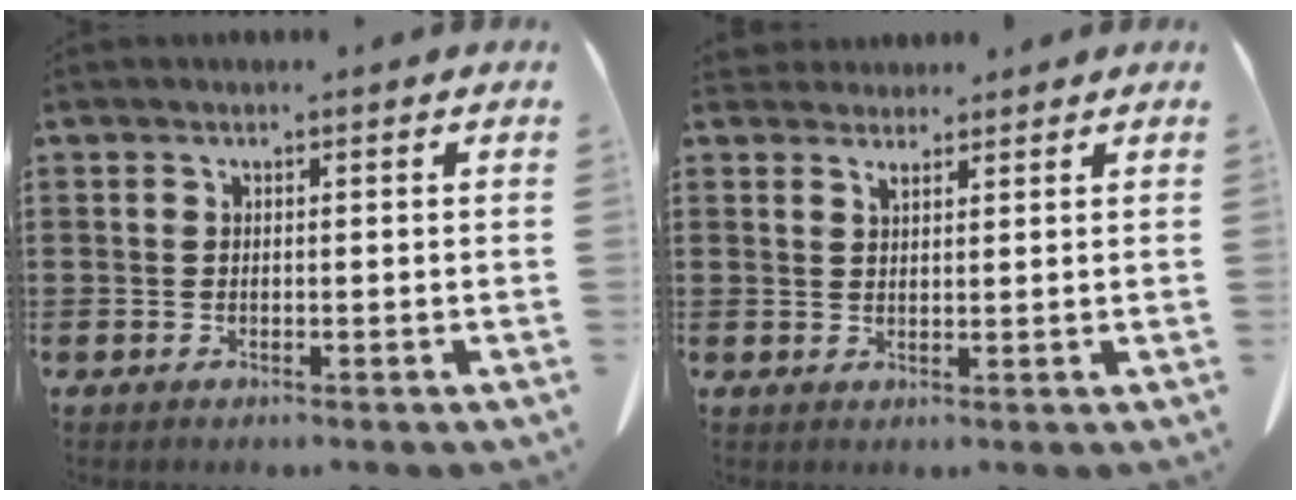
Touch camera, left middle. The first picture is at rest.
{"total": 2.2, "force": [2.0, 0.6, 0.6], "torque": [-0.009, -0.004, 0.038]}